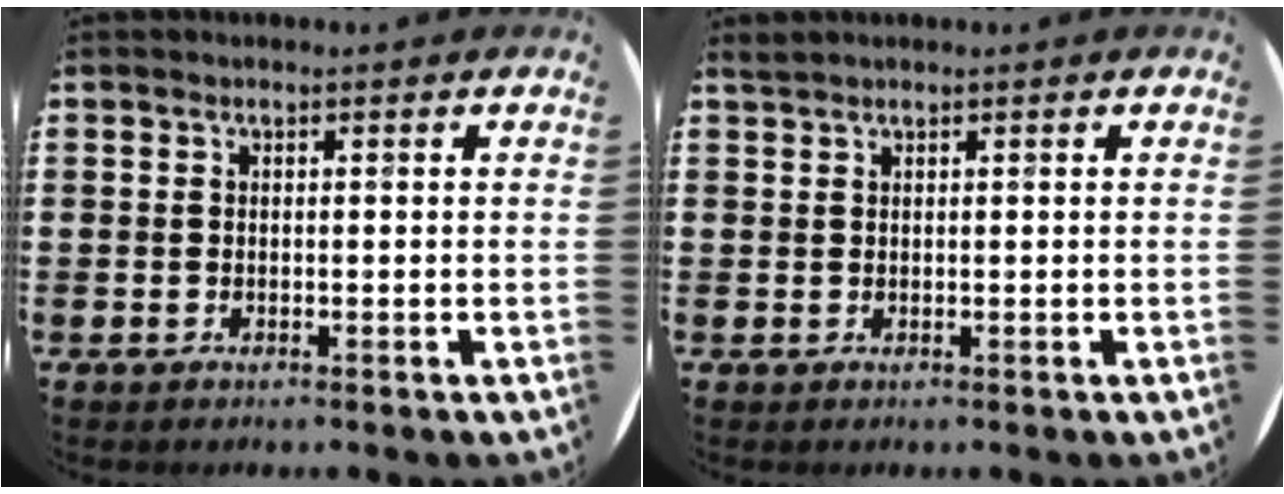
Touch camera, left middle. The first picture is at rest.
{"total": 0.6, "force": [0.6, -0.1, 0.0], "torque": [-0.001, -0.001, 0.013]}